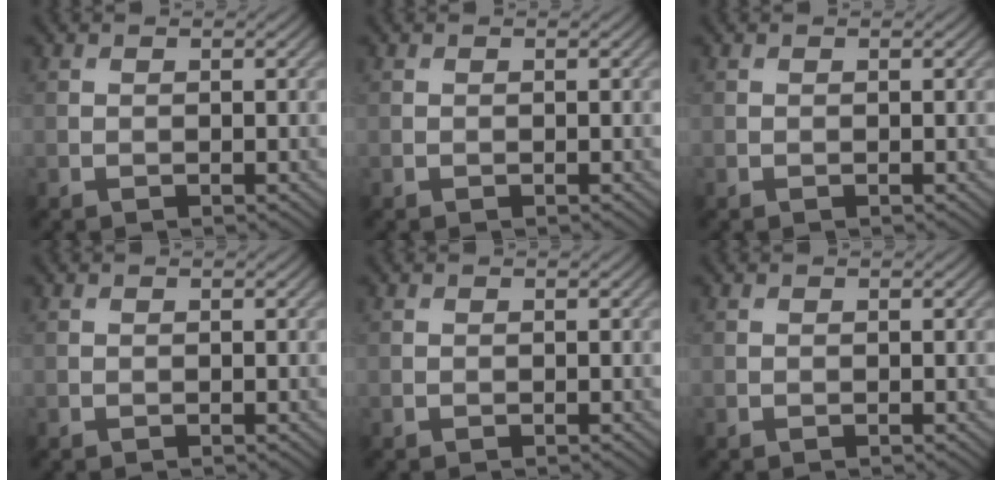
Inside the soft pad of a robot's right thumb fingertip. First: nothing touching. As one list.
[{"total": 0.0}, {"total": 0.0}, {"total": 0.0}, {"total": 0.0}, {"total": 0.0}]